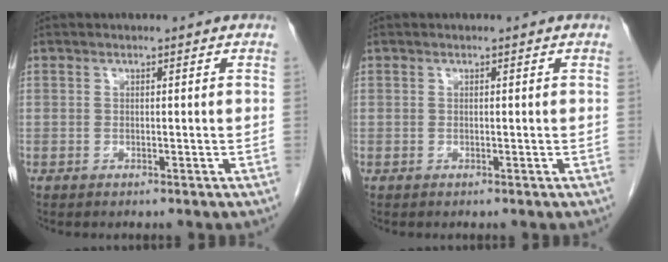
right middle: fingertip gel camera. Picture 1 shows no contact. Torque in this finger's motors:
{"motor_torque": [0.00, 0.00, -0.12, -0.07]}